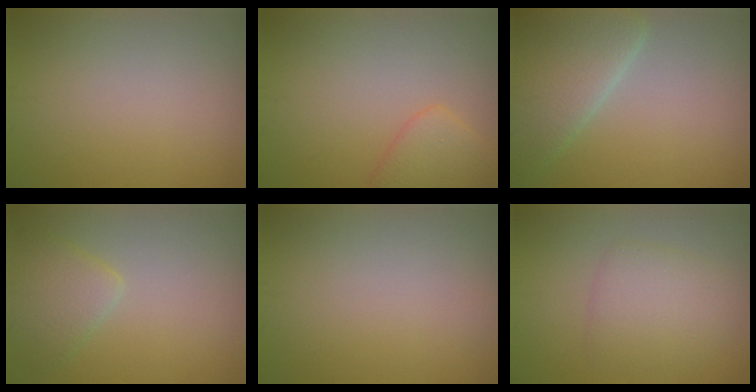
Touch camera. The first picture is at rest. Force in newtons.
{"total": 2.9, "press": 2.9, "slide": 0.2}
{"total": 6.9, "press": 6.8, "slide": 0.5}
{"total": 2.7, "press": 2.7, "slide": 0.3}
{"total": 0.0}
{"total": 3.6, "press": 3.6, "slide": 0.2}